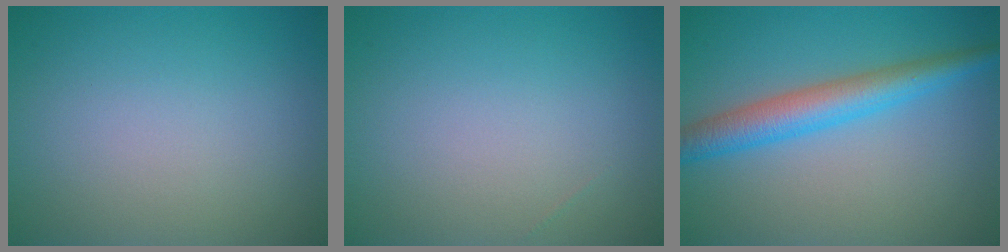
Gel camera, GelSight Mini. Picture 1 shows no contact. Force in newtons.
{"total": 0.0}
{"total": 4.6, "press": 4.6, "slide": 0.0}